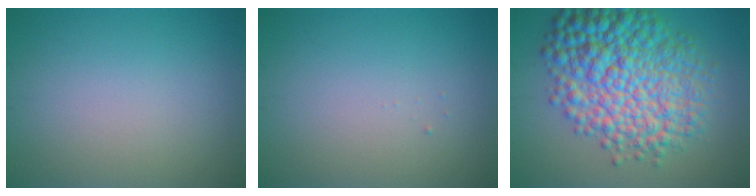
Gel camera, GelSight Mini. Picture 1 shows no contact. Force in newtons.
{"total": 0.0}
{"total": 11.0, "press": 11.0, "slide": 0.1}